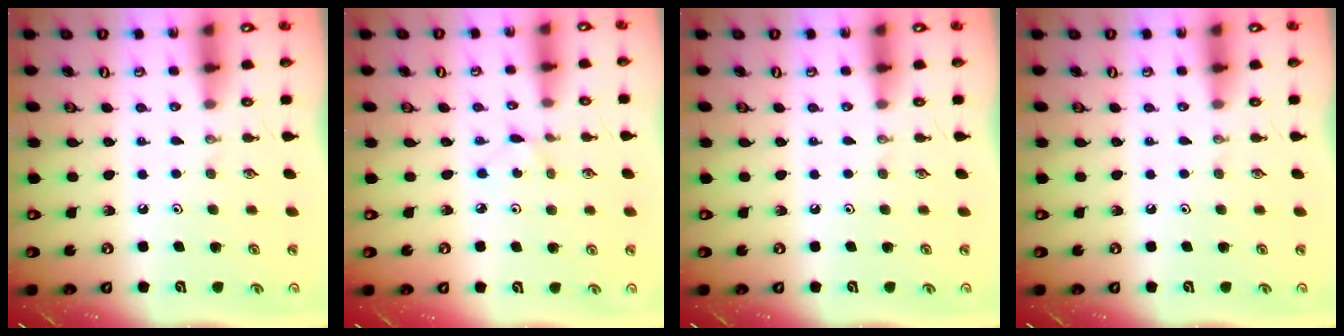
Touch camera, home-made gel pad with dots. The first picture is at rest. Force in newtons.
{"total": 1.9, "press": 1.9, "slide": 0.3}
{"total": 0.0}
{"total": 0.0}